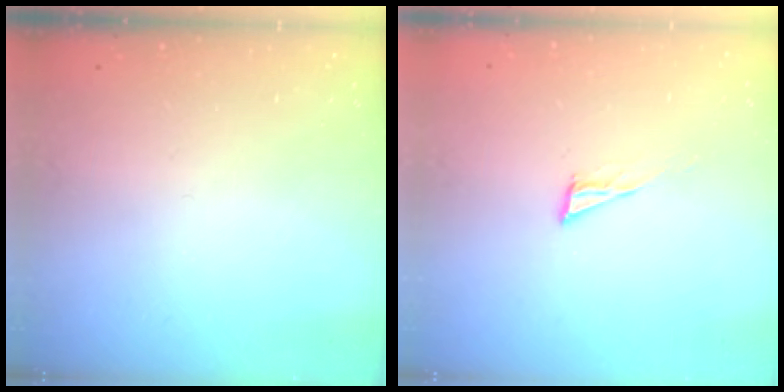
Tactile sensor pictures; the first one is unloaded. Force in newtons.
{"total": 5.7, "press": 5.5, "slide": 1.4}